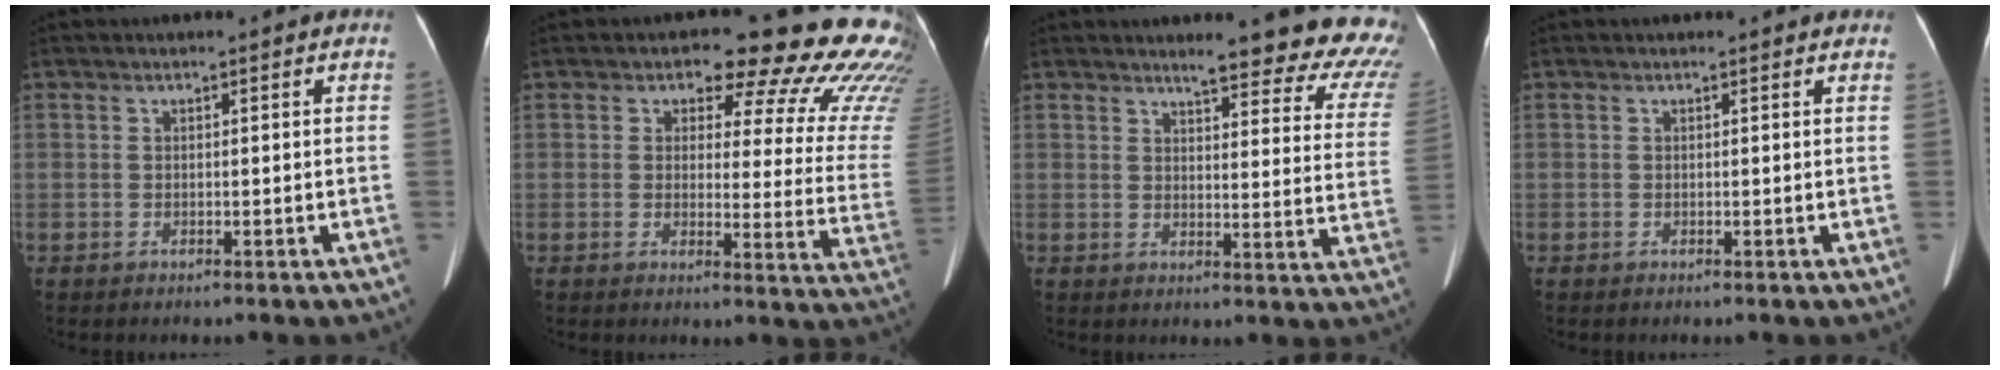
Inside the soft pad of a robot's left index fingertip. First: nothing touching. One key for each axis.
{"total": 18.9, "fx": 15.2, "fy": 5.7, "fz": 9.7, "tx": -0.094, "ty": -0.069, "tz": 0.149}
{"total": 18.4, "fx": 17.2, "fy": 2.7, "fz": 6.0, "tx": -0.039, "ty": -0.089, "tz": 0.172}
{"total": 1.3, "fx": 1.1, "fy": 0.8, "fz": 0.2, "tx": -0.006, "ty": 0.010, "tz": 0.003}